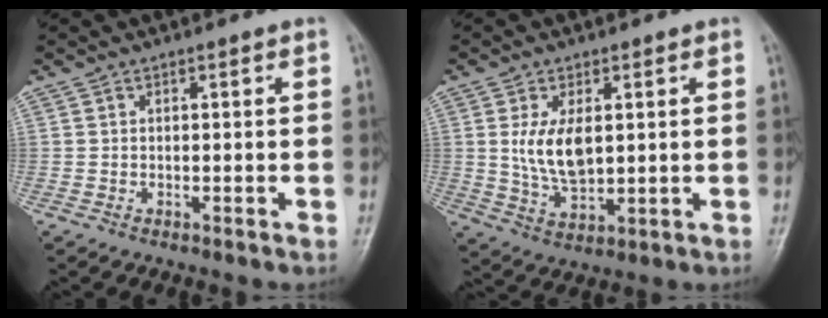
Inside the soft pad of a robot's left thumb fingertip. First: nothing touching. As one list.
[{"total": 8.2, "force": [1.4, 4.4, 6.8], "torque": [-0.120, -0.016, 0.035]}]